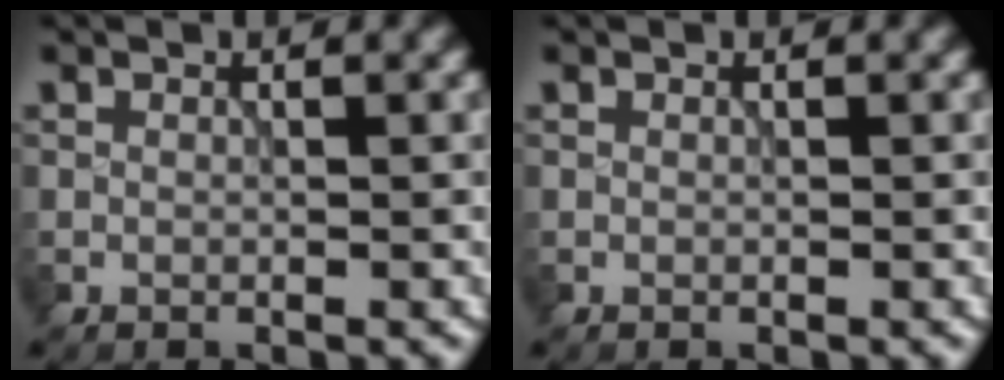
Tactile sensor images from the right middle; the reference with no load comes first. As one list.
[{"total": 0.0}]